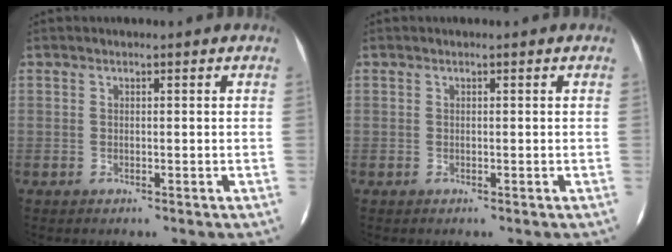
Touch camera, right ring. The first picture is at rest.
{"total": 0.0}